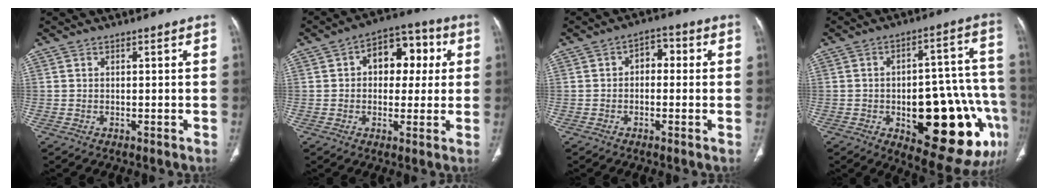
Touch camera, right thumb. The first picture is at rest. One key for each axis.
{"total": 11.6, "fx": 2.4, "fy": 7.7, "fz": 8.4, "tx": -0.071, "ty": 0.021, "tz": 0.027}
{"total": 4.4, "fx": 0.3, "fy": 3.0, "fz": 3.3, "tx": -0.025, "ty": 0.017, "tz": -0.008}
{"total": 27.3, "fx": -8.9, "fy": 10.9, "fz": 23.4, "tx": -0.260, "ty": 0.034, "tz": -0.098}